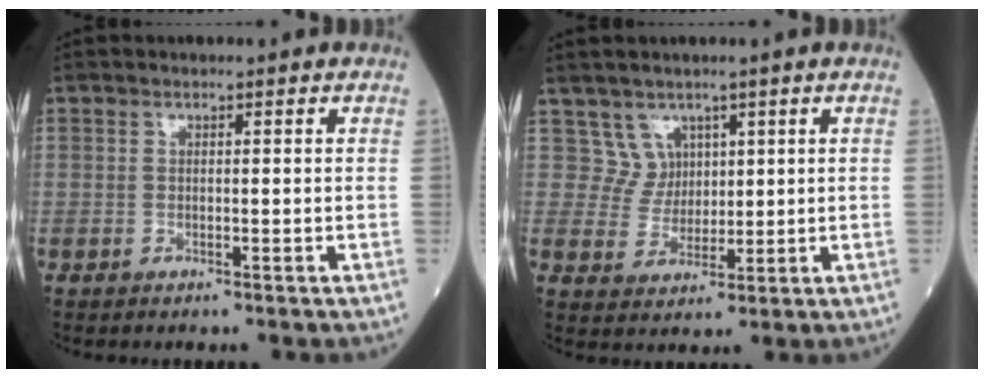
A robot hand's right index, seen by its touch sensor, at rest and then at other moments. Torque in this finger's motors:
{"motor_torque": [-0.16, 0.13, -0.05, -0.03]}